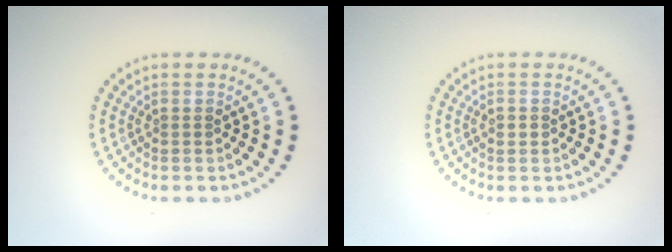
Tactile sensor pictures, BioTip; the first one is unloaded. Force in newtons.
{"total": 0.9, "press": 0.9, "slide": 0.1}